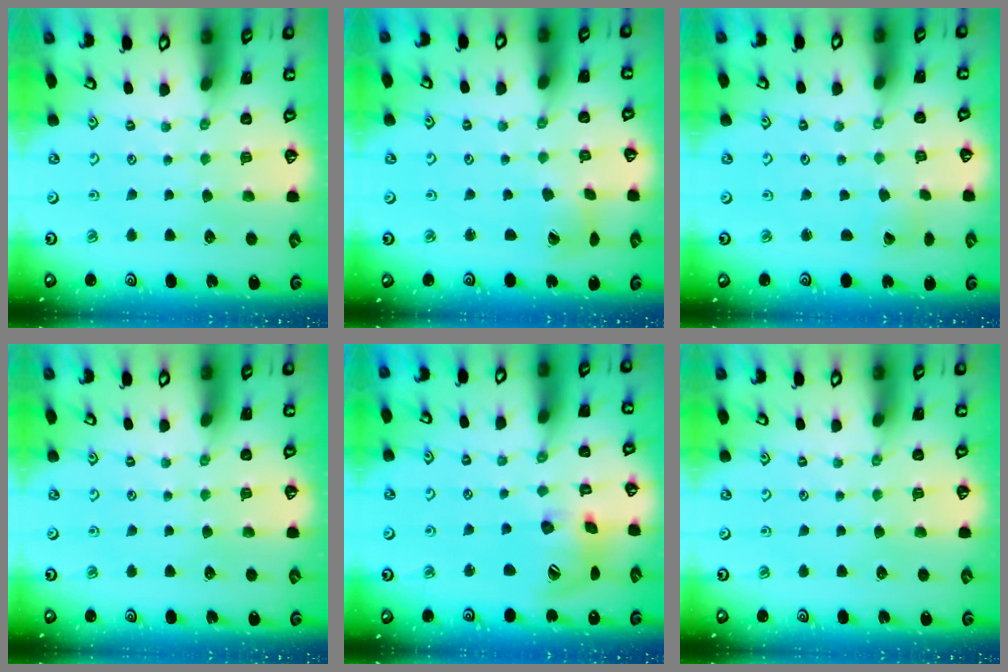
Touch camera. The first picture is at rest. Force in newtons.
{"total": 2.8, "press": 2.7, "slide": 0.4}
{"total": 1.0, "press": 1.0, "slide": 0.1}
{"total": 0.0}
{"total": 16.9, "press": 16.8, "slide": 2.2}
{"total": 0.0}